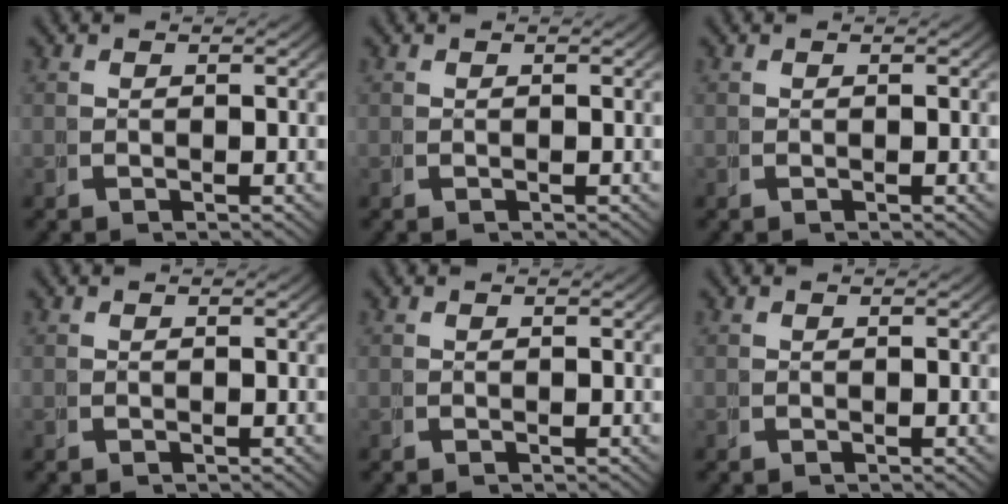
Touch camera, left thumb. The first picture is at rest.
{"total": 0.0}
{"total": 0.0}
{"total": 0.0}
{"total": 0.0}
{"total": 0.0}